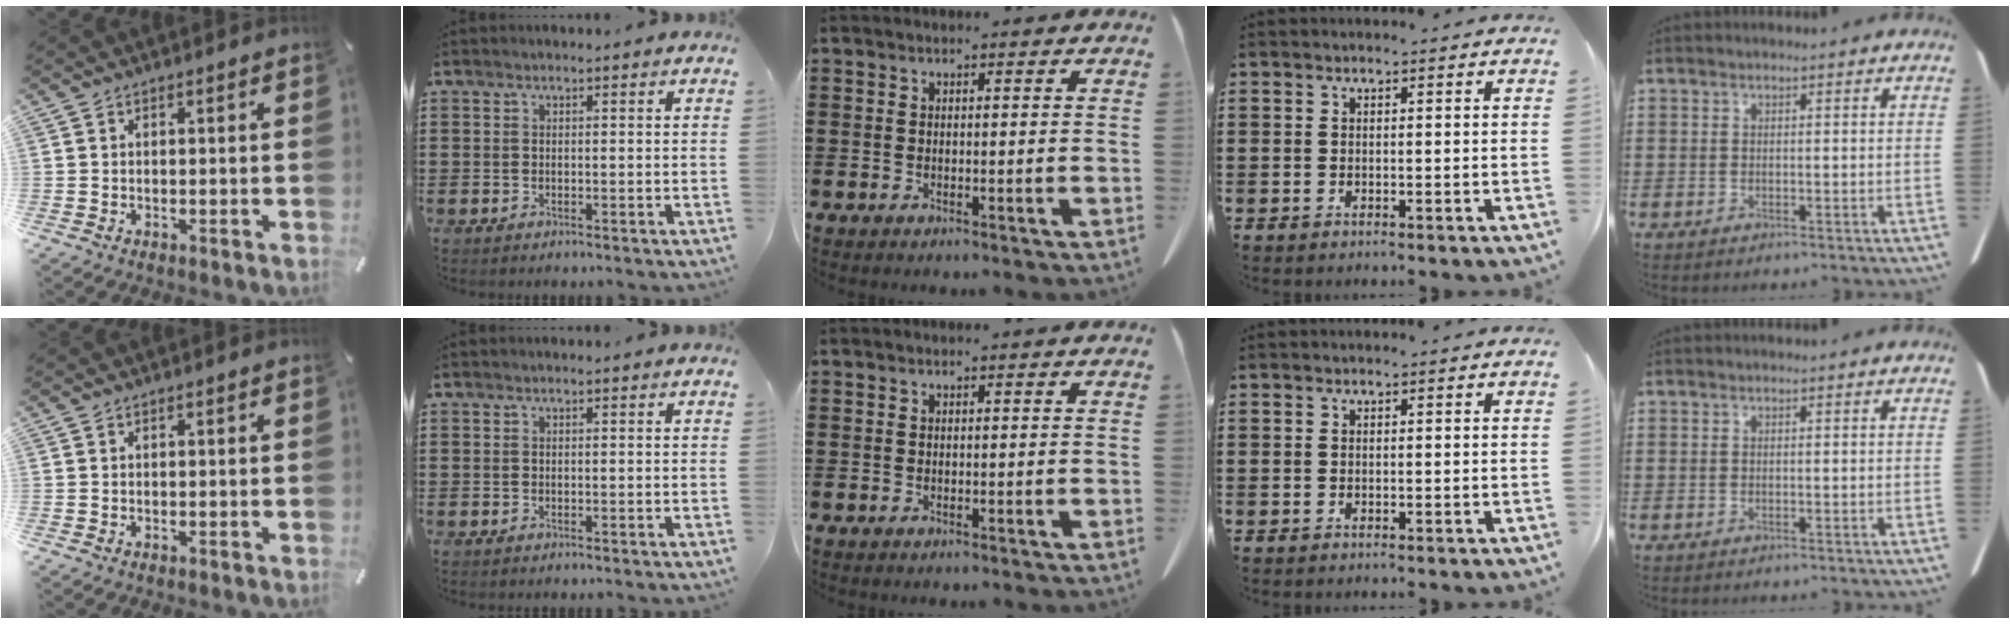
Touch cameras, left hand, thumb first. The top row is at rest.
{}